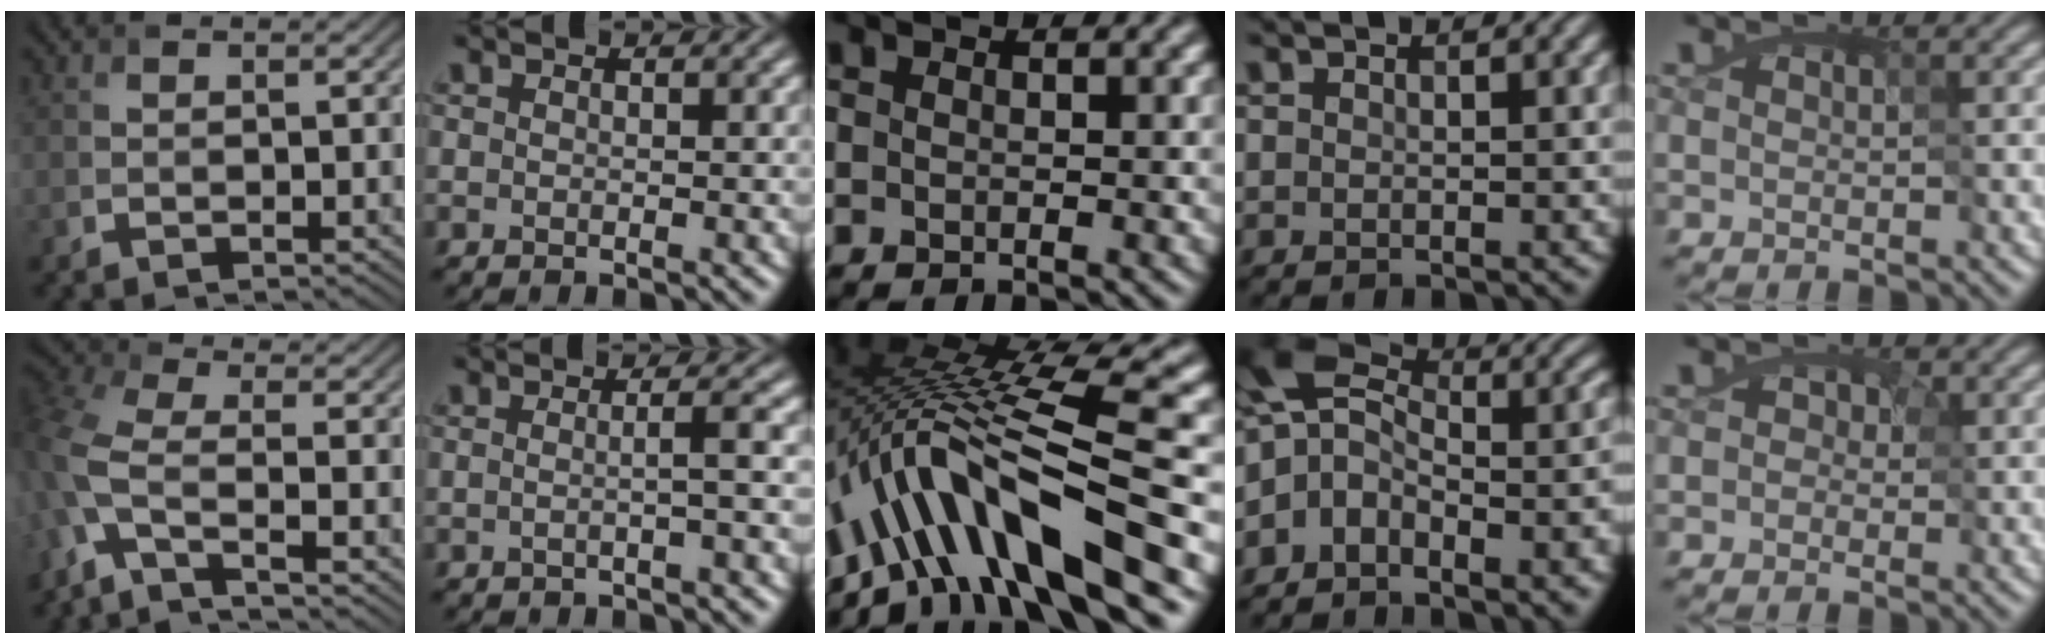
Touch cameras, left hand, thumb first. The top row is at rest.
{"thumb": {"total": 8.7, "force": [-3.1, 3.4, 7.4], "torque": [-0.197, -0.005, -0.080]}, "index": {"total": 2.2, "force": [-0.2, 0.7, 2.1], "torque": [-0.026, 0.001, -0.013]}, "middle": {"total": 12.1, "force": [-5.7, 3.3, 10.2], "torque": [-0.173, 0.018, -0.092]}, "ring": {"total": 8.2, "force": [-2.8, 5.1, 5.8], "torque": [-0.089, 0.017, -0.070]}, "little": {"total": 2.4, "force": [-0.1, 2.2, 1.0], "torque": [-0.015, 0.014, -0.009]}}